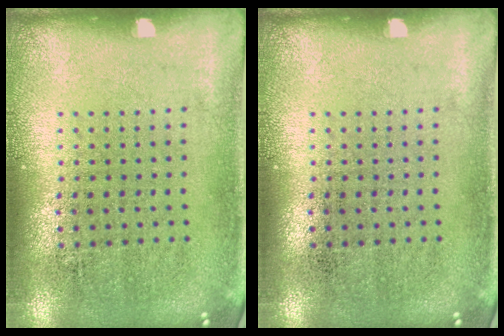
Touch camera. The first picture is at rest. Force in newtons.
{"total": 0.0}